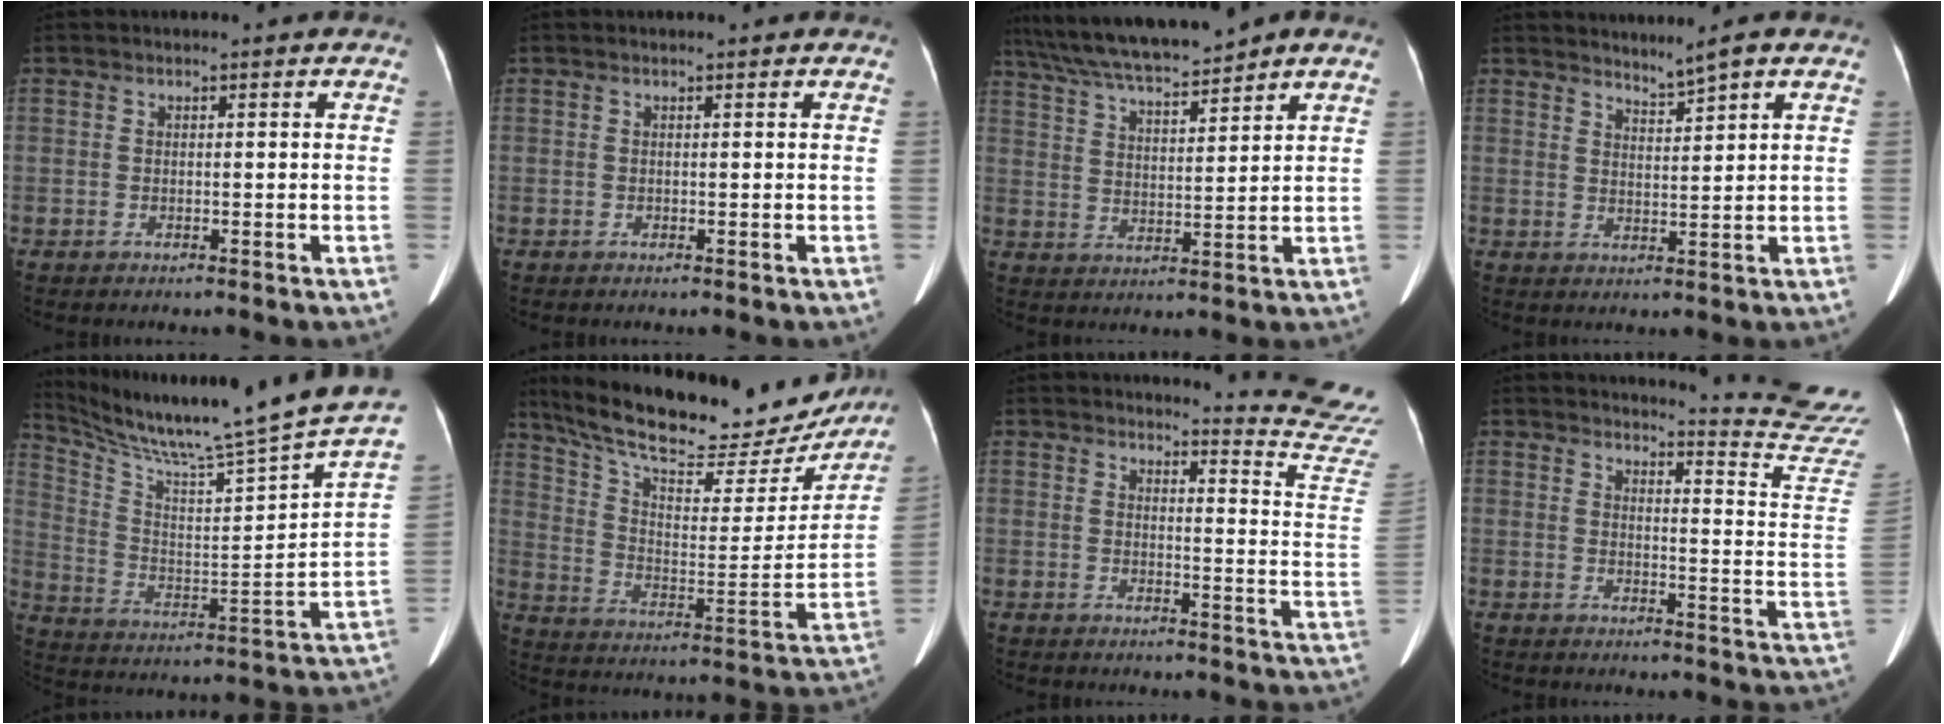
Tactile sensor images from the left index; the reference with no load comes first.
{"total": 0.0}
{"total": 11.3, "force": [10.1, 0.0, 5.0], "torque": [-0.098, 0.014, 0.182]}
{"total": 2.6, "force": [2.3, -0.8, 1.0], "torque": [-0.026, -0.007, 0.048]}
{"total": 25.3, "force": [21.9, -1.8, 12.5], "torque": [-0.225, -0.082, 0.326]}
{"total": 25.5, "force": [22.4, 6.8, 10.1], "torque": [-0.166, -0.021, 0.317]}
{"total": 13.6, "force": [13.5, -2.1, 0.0], "torque": [0.001, -0.164, 0.124]}
{"total": 16.0, "force": [15.7, -2.2, 1.5], "torque": [-0.018, -0.165, 0.154]}